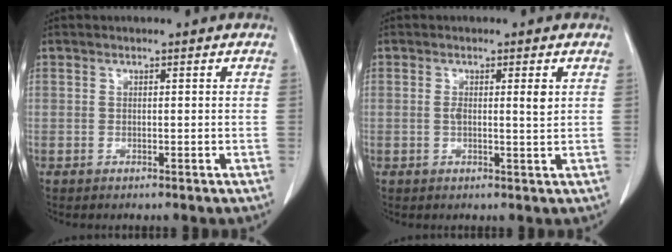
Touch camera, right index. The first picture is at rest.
{"total": 2.9, "force": [0.6, 0.4, 2.8], "torque": [-0.049, 0.000, 0.009]}